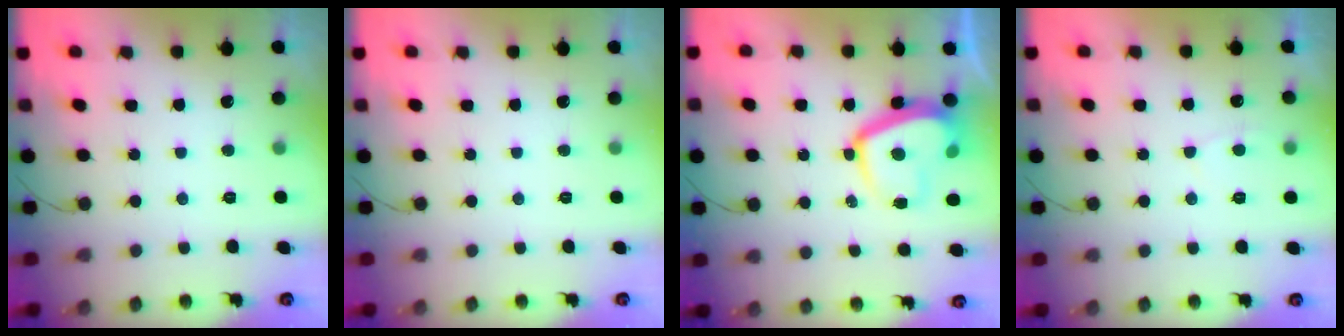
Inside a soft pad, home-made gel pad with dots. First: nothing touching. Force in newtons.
{"total": 0.0}
{"total": 12.0, "press": 11.9, "slide": 1.1}
{"total": 3.4, "press": 3.4, "slide": 0.4}